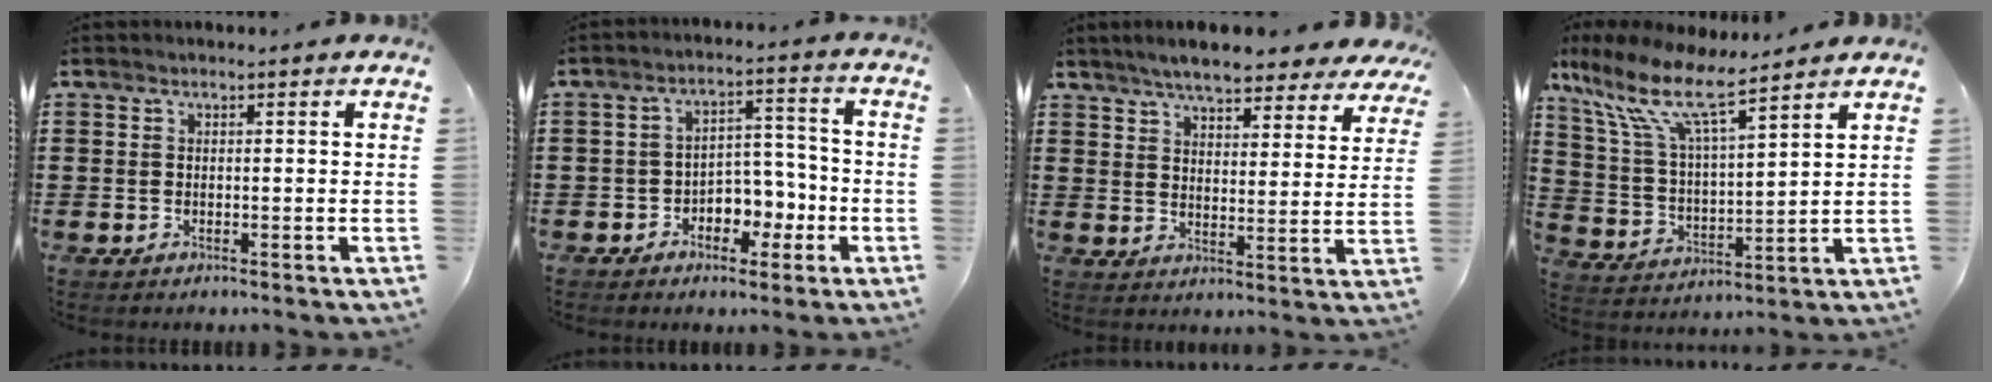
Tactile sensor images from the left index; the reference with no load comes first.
{"total": 5.0, "force": [-2.5, 3.5, 2.4], "torque": [-0.042, 0.008, -0.052]}
{"total": 6.1, "force": [5.7, 0.7, 2.0], "torque": [-0.062, -0.020, 0.101]}
{"total": 11.1, "force": [8.0, 2.5, 7.2], "torque": [-0.175, -0.039, 0.137]}